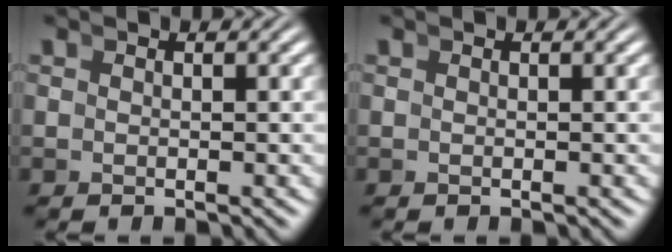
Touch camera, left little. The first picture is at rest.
{"total": 0.0}